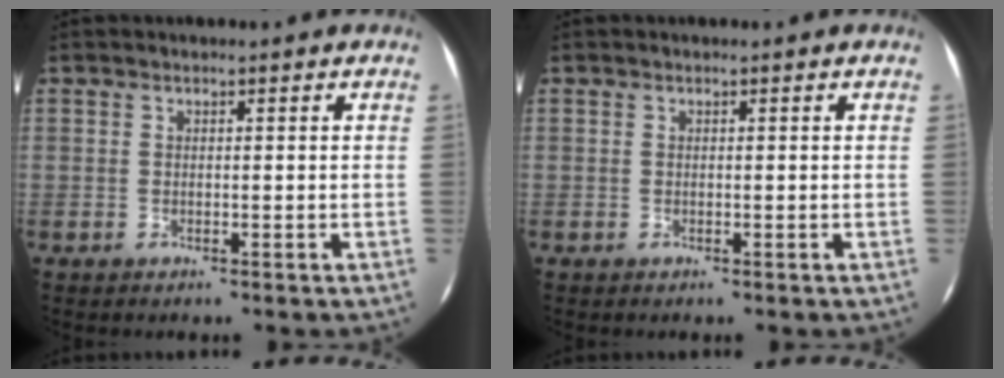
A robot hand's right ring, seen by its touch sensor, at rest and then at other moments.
{"total": 0.0}